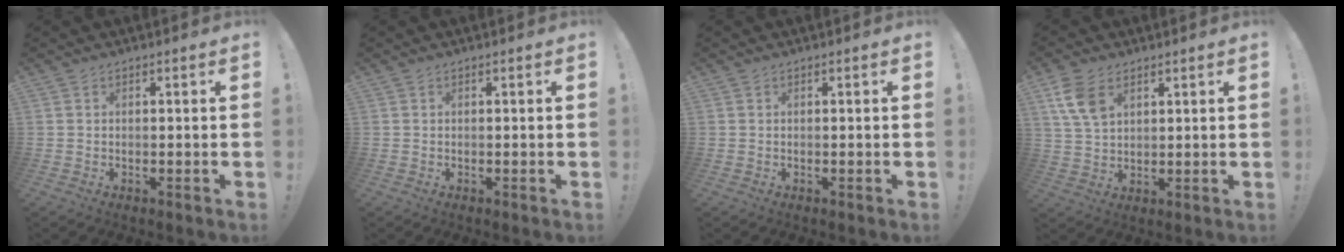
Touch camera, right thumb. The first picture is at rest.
{"total": 0.0}
{"total": 0.0}
{"total": 9.0, "force": [4.5, 5.7, 5.5], "torque": [-0.108, -0.007, 0.090]}